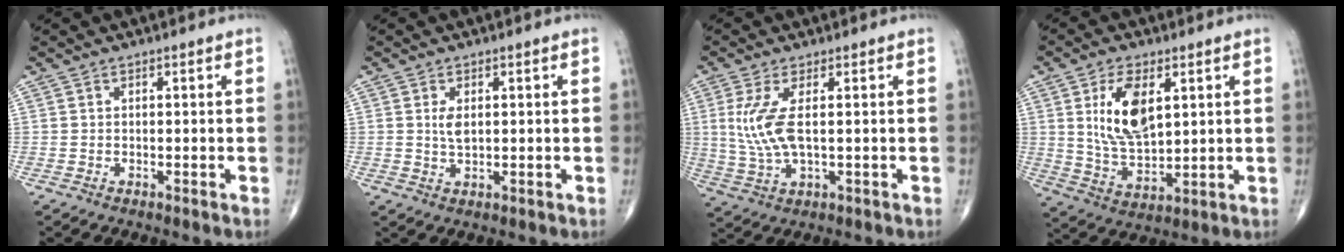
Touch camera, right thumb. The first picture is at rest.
{"total": 2.5, "force": [0.7, 1.1, 2.2], "torque": [-0.038, -0.006, 0.016]}
{"total": 7.7, "force": [1.2, 2.4, 7.2], "torque": [-0.178, -0.010, 0.033]}
{"total": 11.8, "force": [3.6, 5.9, 9.5], "torque": [-0.169, -0.021, 0.075]}